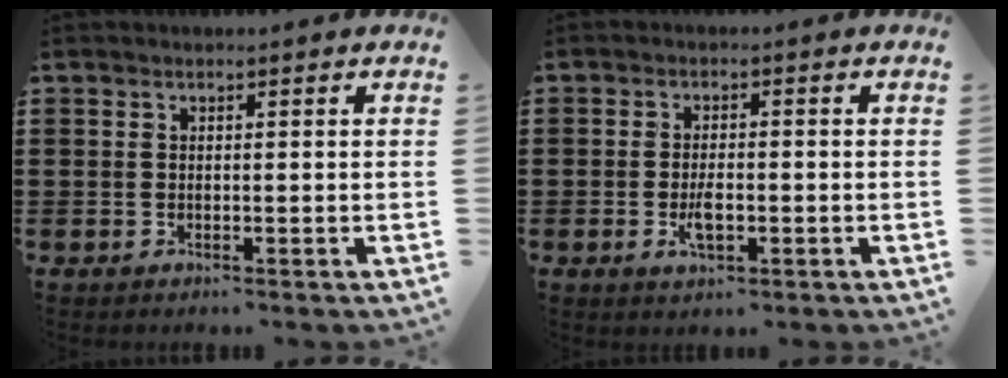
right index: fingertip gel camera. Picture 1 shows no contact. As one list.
[{"total": 3.4, "force": [-1.0, 1.3, 2.9], "torque": [-0.059, 0.001, -0.019]}]